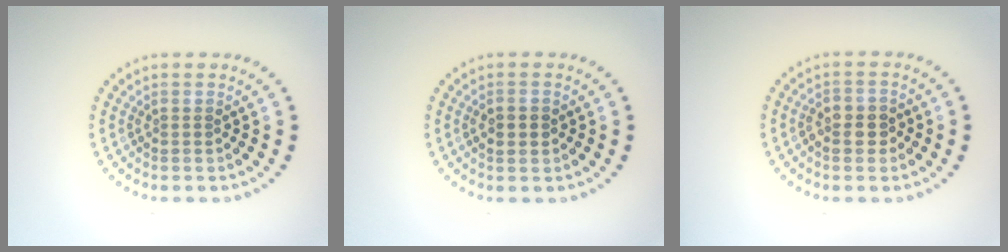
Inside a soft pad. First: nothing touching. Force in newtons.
{"total": 2.1, "press": 2.1, "slide": 0.0}
{"total": 2.2, "press": 2.1, "slide": 0.5}